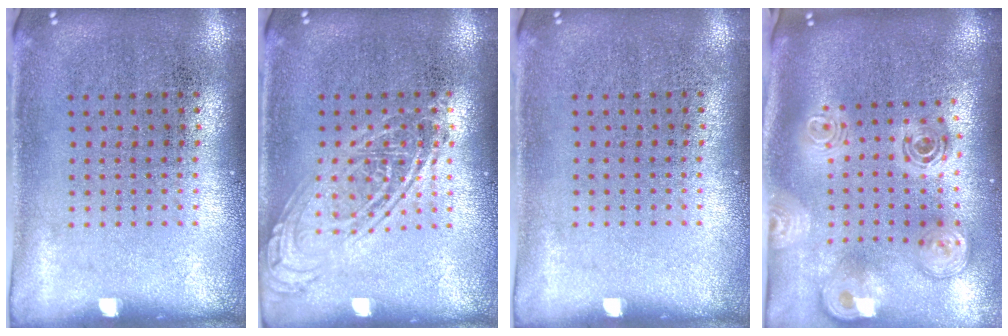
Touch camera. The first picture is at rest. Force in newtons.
{"total": 2.6, "press": 2.6, "slide": 0.3}
{"total": 0.0}
{"total": 3.0, "press": 2.0, "slide": 2.1}